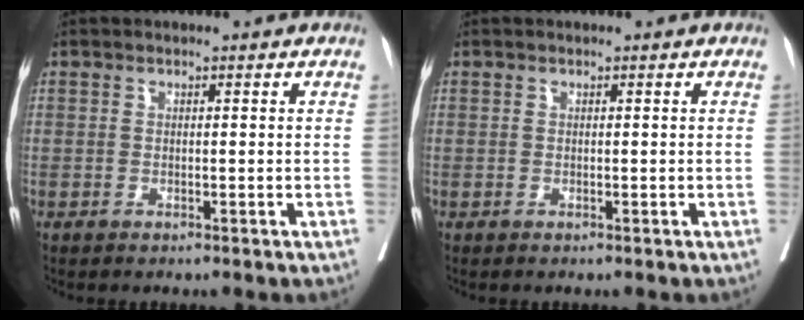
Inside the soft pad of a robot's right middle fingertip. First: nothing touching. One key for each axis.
{"total": 0.0}